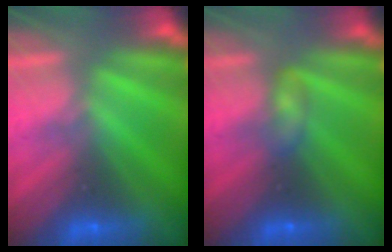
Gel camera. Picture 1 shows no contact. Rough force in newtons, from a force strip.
{"total": 2.3}